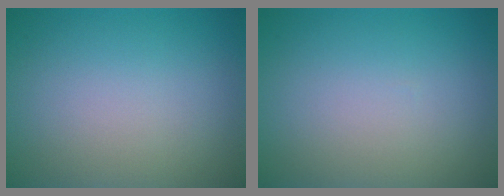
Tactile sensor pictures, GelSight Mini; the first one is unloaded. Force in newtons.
{"total": 0.0}